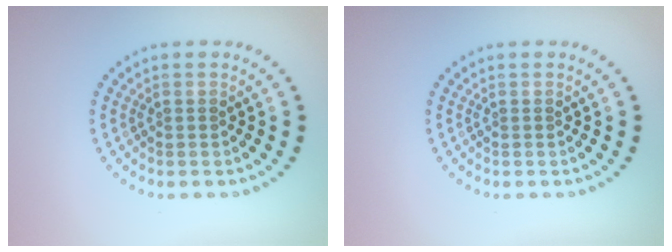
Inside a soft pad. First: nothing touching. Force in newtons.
{"total": 0.0}